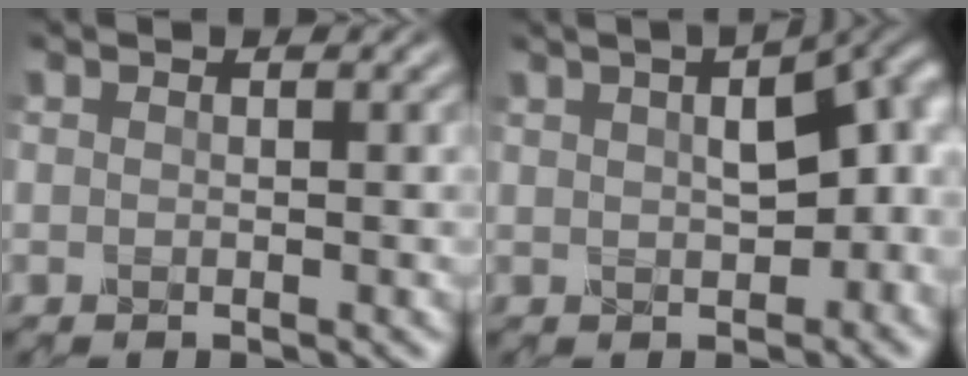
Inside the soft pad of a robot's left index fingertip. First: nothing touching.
{"total": 10.2, "force": [2.3, 5.5, 8.4], "torque": [-0.095, 0.030, 0.043]}